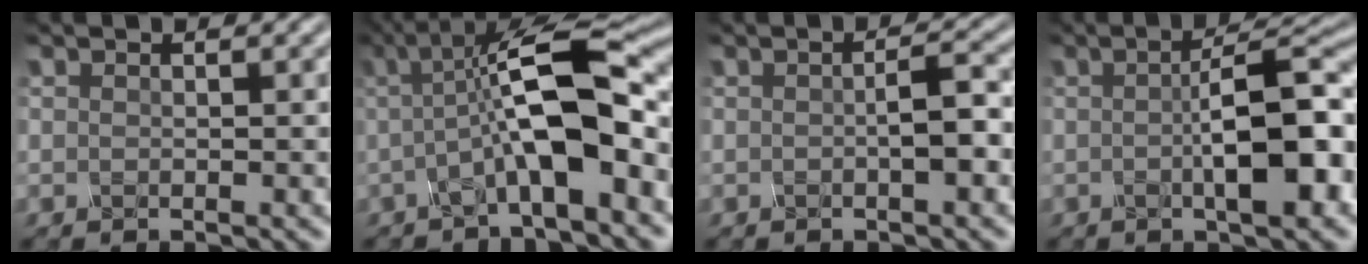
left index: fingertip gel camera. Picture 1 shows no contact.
{"total": 8.9, "force": [-0.5, 2.2, 8.6], "torque": [-0.135, 0.017, -0.019]}
{"total": 2.3, "force": [-0.4, 0.3, 2.2], "torque": [-0.039, 0.005, -0.009]}
{"total": 7.7, "force": [-0.7, 1.9, 7.5], "torque": [-0.105, 0.007, -0.014]}